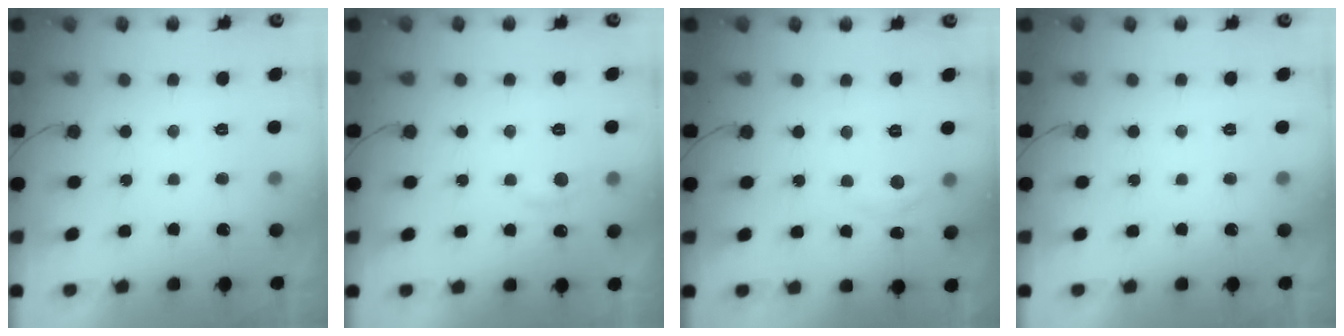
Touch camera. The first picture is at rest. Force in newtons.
{"total": 5.3, "press": 5.2, "slide": 0.8}
{"total": 3.9, "press": 3.8, "slide": 0.5}
{"total": 0.0}